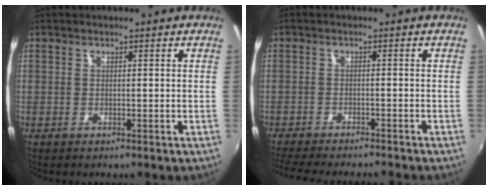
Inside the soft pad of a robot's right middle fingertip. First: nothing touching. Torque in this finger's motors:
{"motor_torque": [0.31, -0.34, 0.08, 0.03]}